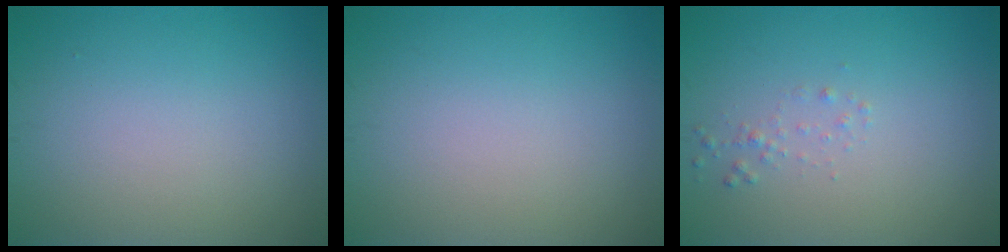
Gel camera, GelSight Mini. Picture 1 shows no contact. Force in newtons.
{"total": 0.0}
{"total": 0.7, "press": 0.7, "slide": 0.0}